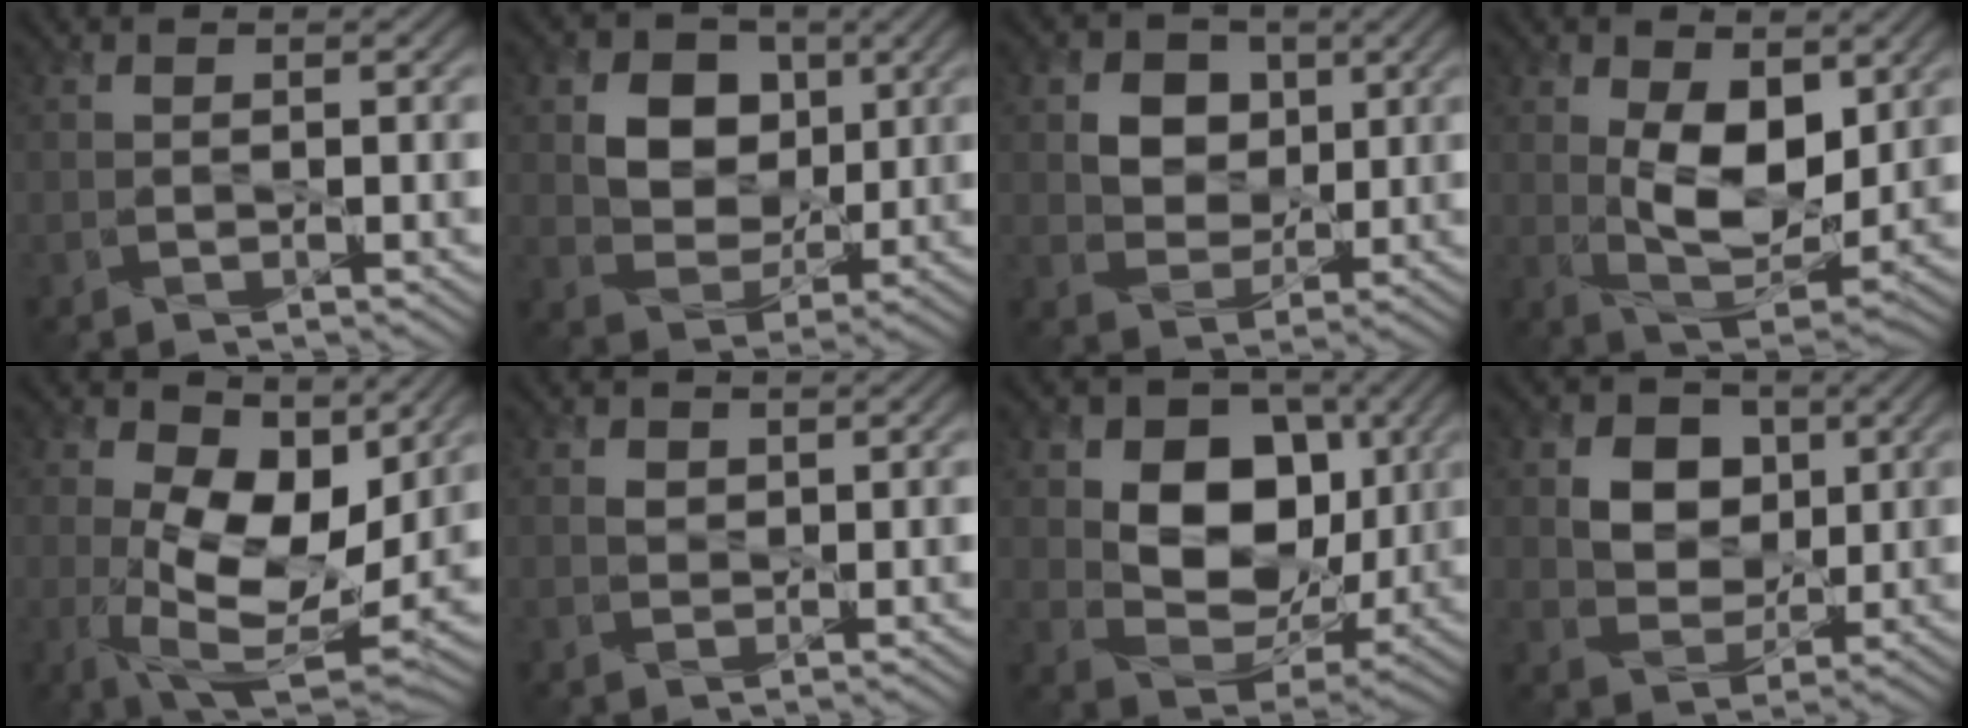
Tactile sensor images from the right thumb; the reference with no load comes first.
{"total": 7.1, "force": [2.1, 5.8, 3.6], "torque": [-0.084, 0.001, 0.030]}
{"total": 5.2, "force": [1.9, 4.4, 2.1], "torque": [-0.059, -0.001, 0.025]}
{"total": 8.9, "force": [1.8, 4.9, 7.2], "torque": [-0.139, -0.007, 0.034]}
{"total": 11.0, "force": [2.0, 6.0, 9.0], "torque": [-0.178, -0.013, 0.033]}
{"total": 0.9, "force": [0.7, 0.5, -0.3], "torque": [0.002, -0.003, 0.012]}
{"total": 10.7, "force": [2.2, 8.0, 6.7], "torque": [-0.133, -0.005, 0.029]}
{"total": 5.8, "force": [1.8, 4.8, 2.7], "torque": [-0.064, 0.001, 0.020]}